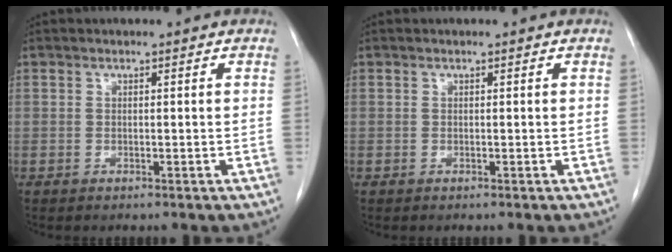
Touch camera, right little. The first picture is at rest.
{"total": 0.0}